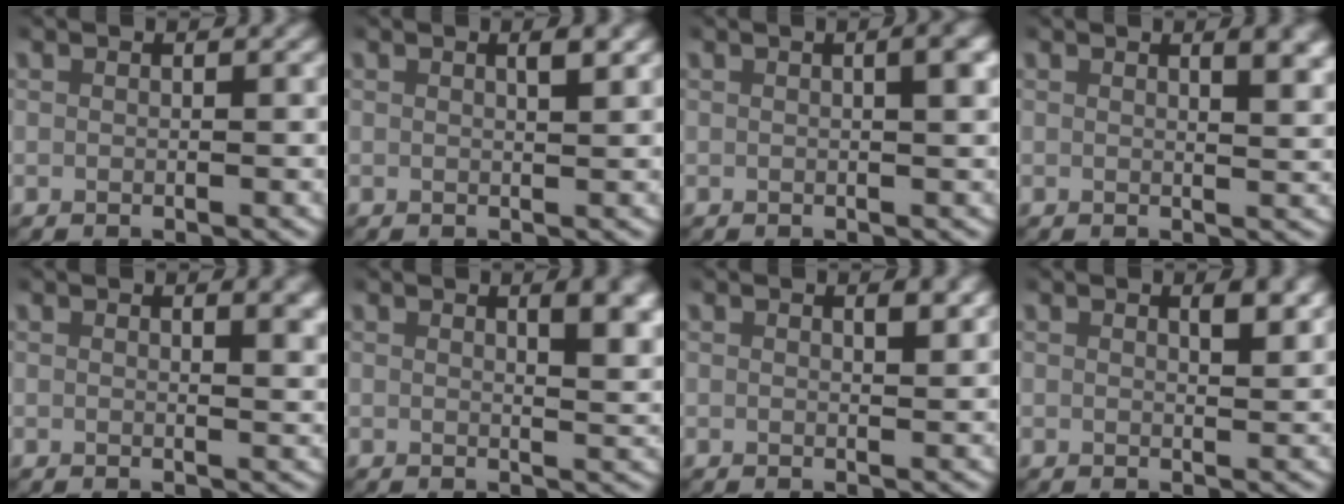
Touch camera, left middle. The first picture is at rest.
{"total": 1.3, "force": [0.7, 0.1, 1.1], "torque": [-0.017, -0.001, 0.012]}
{"total": 1.9, "force": [0.5, 0.2, 1.8], "torque": [-0.025, 0.005, 0.006]}
{"total": 2.2, "force": [1.4, 0.2, 1.8], "torque": [-0.019, -0.006, 0.023]}
{"total": 1.7, "force": [1.1, 0.1, 1.3], "torque": [-0.014, -0.004, 0.016]}
{"total": 3.5, "force": [1.7, 0.7, 2.9], "torque": [-0.033, -0.006, 0.029]}
{"total": 1.0, "force": [0.7, 0.1, 0.7], "torque": [-0.007, -0.001, 0.012]}
{"total": 1.6, "force": [1.0, 0.2, 1.2], "torque": [-0.012, -0.003, 0.017]}